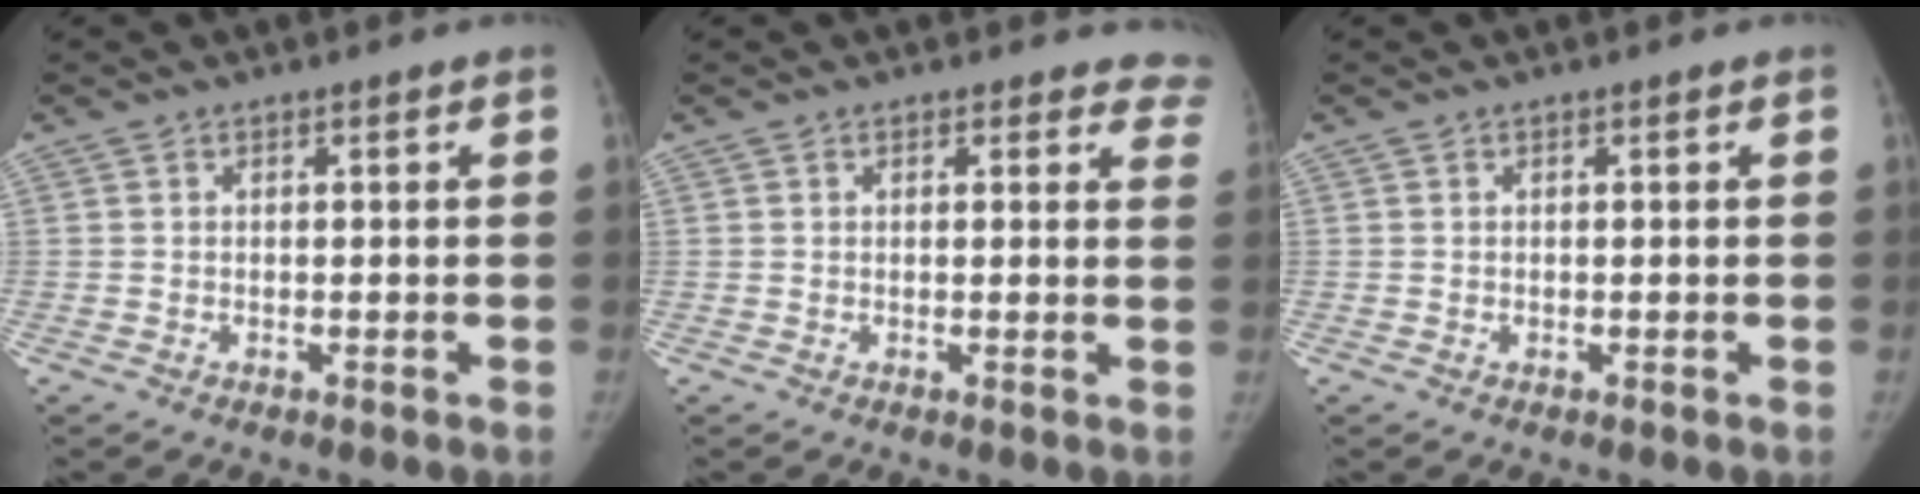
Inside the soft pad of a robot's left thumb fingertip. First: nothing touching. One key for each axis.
{"total": 5.7, "fx": 5.1, "fy": 2.5, "fz": 0.3, "tx": 0.053, "ty": -0.018, "tz": 0.026}
{"total": 0.0}